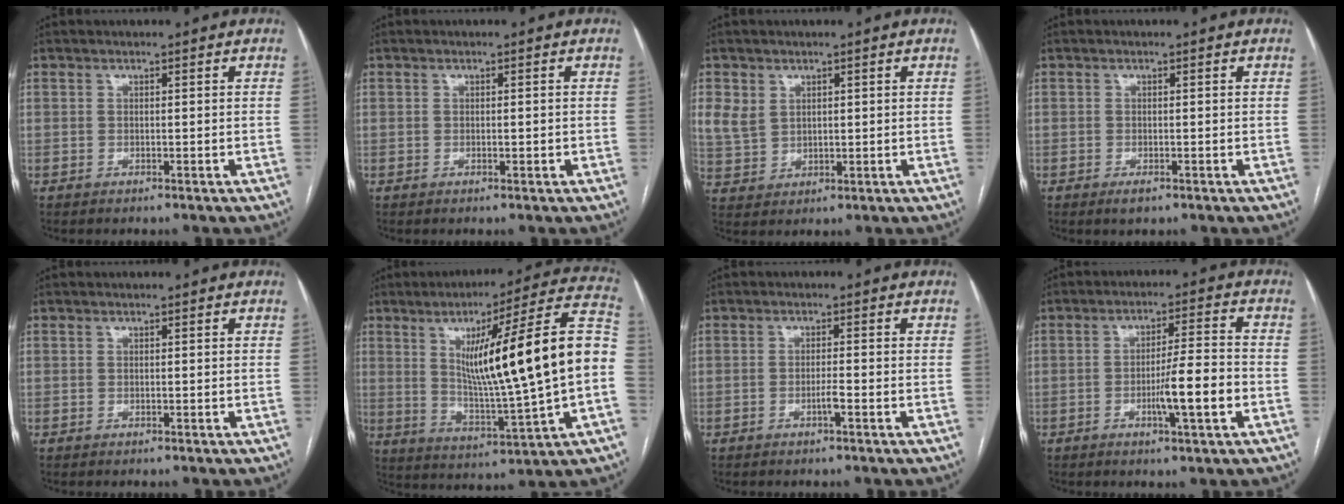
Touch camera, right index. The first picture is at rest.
{"total": 0.7, "force": [-0.1, 0.4, 0.6], "torque": [-0.009, 0.002, 0.001]}
{"total": 5.3, "force": [2.1, 4.3, 2.4], "torque": [-0.052, 0.009, 0.054]}
{"total": 1.4, "force": [-0.8, 0.7, 1.0], "torque": [-0.012, 0.000, -0.009]}
{"total": 0.0}
{"total": 22.9, "force": [1.7, 0.5, 22.9], "torque": [-0.314, 0.019, 0.021]}
{"total": 1.6, "force": [-0.8, -0.1, 1.4], "torque": [-0.026, 0.000, -0.017]}
{"total": 7.9, "force": [-2.5, 0.2, 7.5], "torque": [-0.119, 0.001, -0.041]}